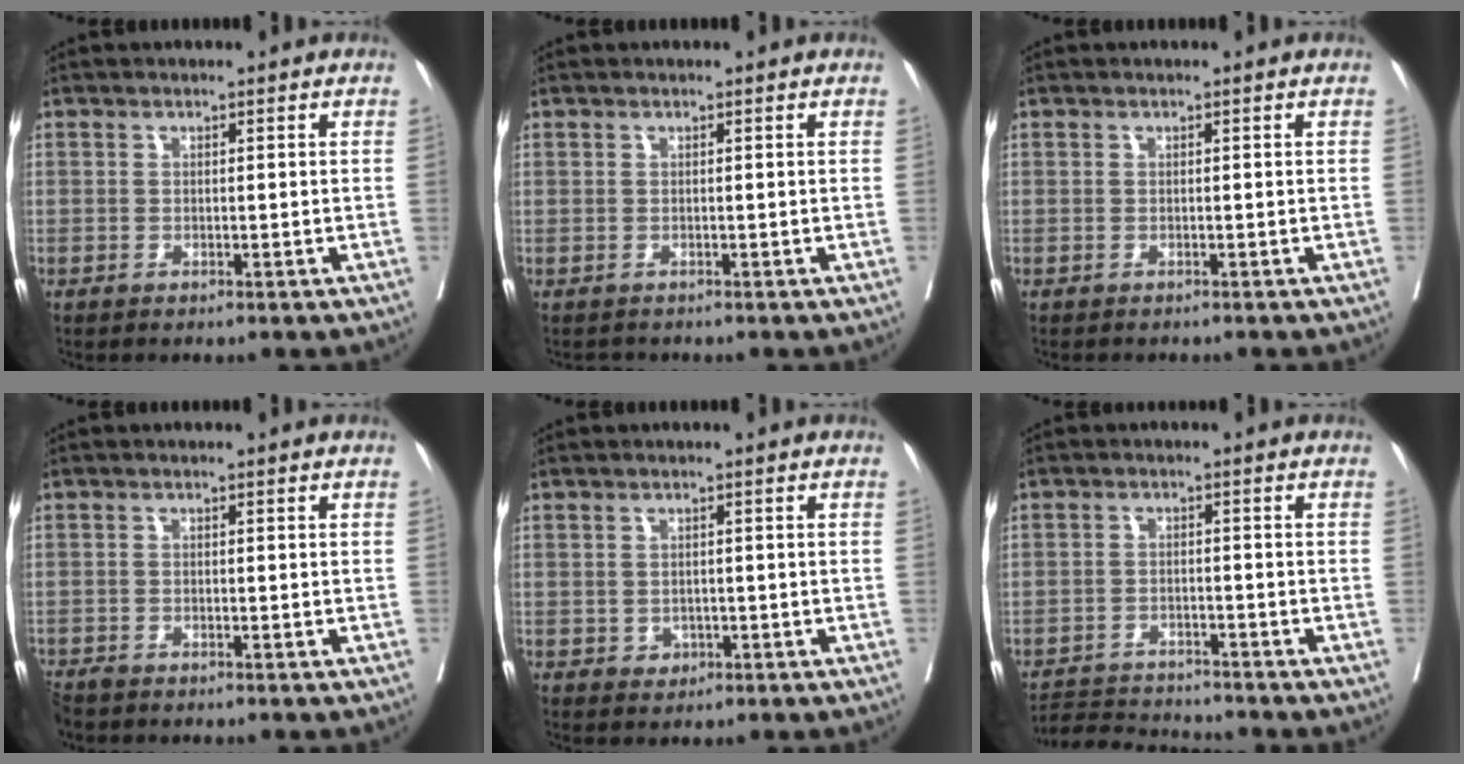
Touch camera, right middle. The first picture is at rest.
{"total": 1.0, "force": [-0.9, 0.4, -0.2], "torque": [-0.003, -0.003, -0.014]}
{"total": 2.7, "force": [-2.4, 0.6, 1.0], "torque": [-0.015, -0.004, -0.030]}
{"total": 3.1, "force": [-2.9, 0.6, 0.9], "torque": [-0.015, -0.011, -0.055]}
{"total": 1.7, "force": [-0.6, 1.5, 0.6], "torque": [-0.004, 0.006, -0.005]}
{"total": 5.7, "force": [-5.7, 0.3, -0.4], "torque": [0.006, -0.004, -0.101]}